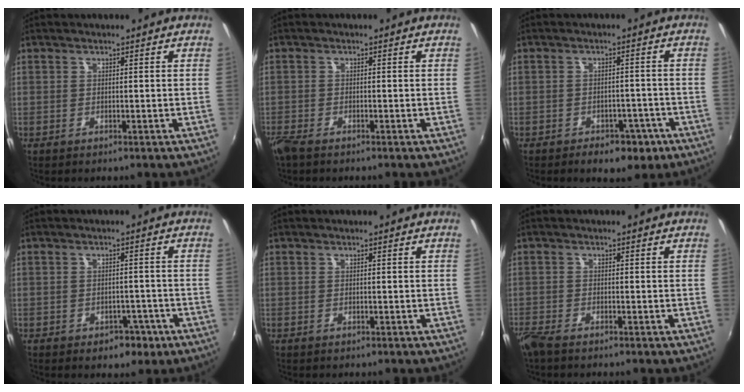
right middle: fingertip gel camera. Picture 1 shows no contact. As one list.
[{"total": 2.9, "force": [-2.4, 0.5, 1.6], "torque": [-0.039, -0.014, -0.050]}, {"total": 6.8, "force": [-4.4, 4.1, 3.3], "torque": [-0.065, 0.000, -0.044]}, {"total": 4.4, "force": [-2.5, 3.0, 2.0], "torque": [-0.043, -0.001, -0.023]}, {"total": 0.0}, {"total": 3.3, "force": [-2.8, 0.5, 1.7], "torque": [-0.045, -0.015, -0.057]}]